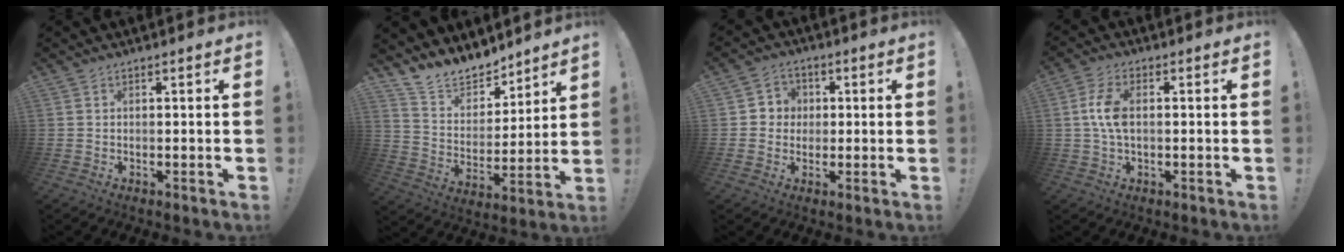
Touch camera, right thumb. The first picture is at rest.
{"total": 12.8, "force": [11.7, 4.9, 2.1], "torque": [-0.051, -0.103, 0.218]}
{"total": 5.5, "force": [-0.1, 5.4, 1.0], "torque": [-0.019, 0.010, -0.001]}
{"total": 7.4, "force": [0.6, 4.0, 6.2], "torque": [-0.123, 0.003, 0.007]}